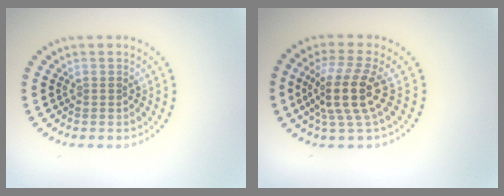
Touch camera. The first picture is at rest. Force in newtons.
{"total": 4.4, "press": 3.3, "slide": 2.9}